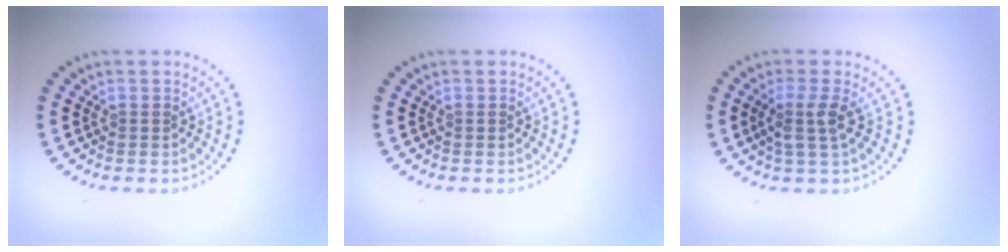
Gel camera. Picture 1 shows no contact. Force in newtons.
{"total": 0.0}
{"total": 2.4, "press": 2.0, "slide": 1.3}